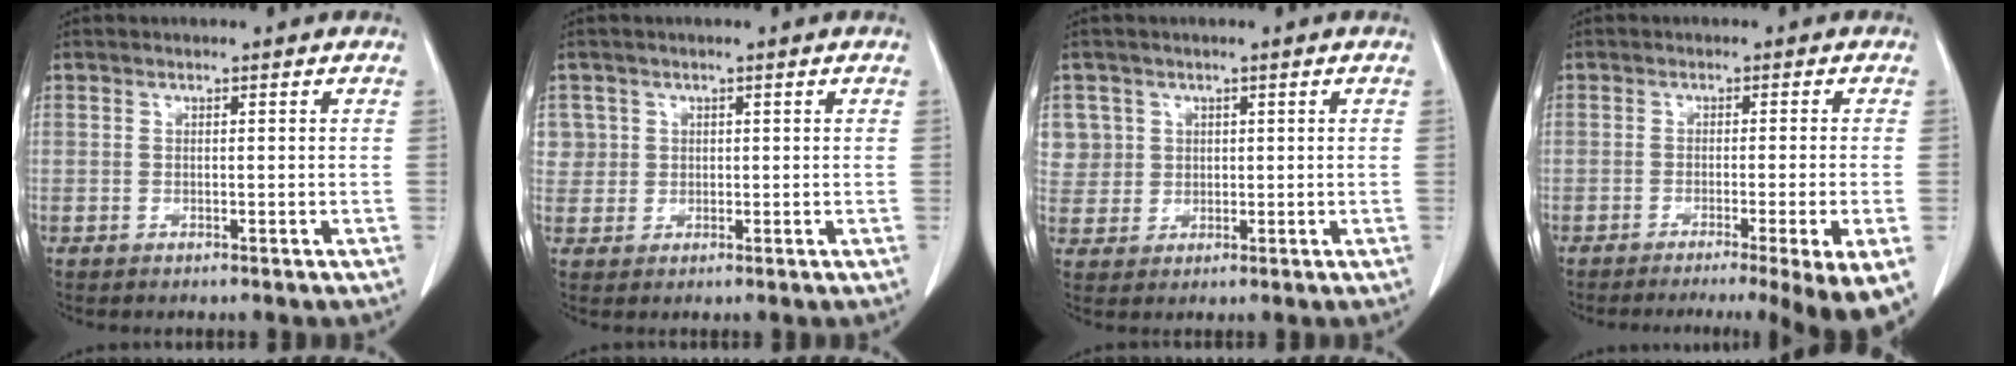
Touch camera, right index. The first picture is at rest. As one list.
[{"total": 3.0, "force": [1.1, 2.8, -0.2], "torque": [0.023, 0.004, 0.016]}, {"total": 5.5, "force": [2.1, 5.1, 0.0], "torque": [0.009, 0.009, 0.049]}, {"total": 13.0, "force": [-8.9, -0.5, 9.4], "torque": [-0.076, -0.026, -0.116]}]